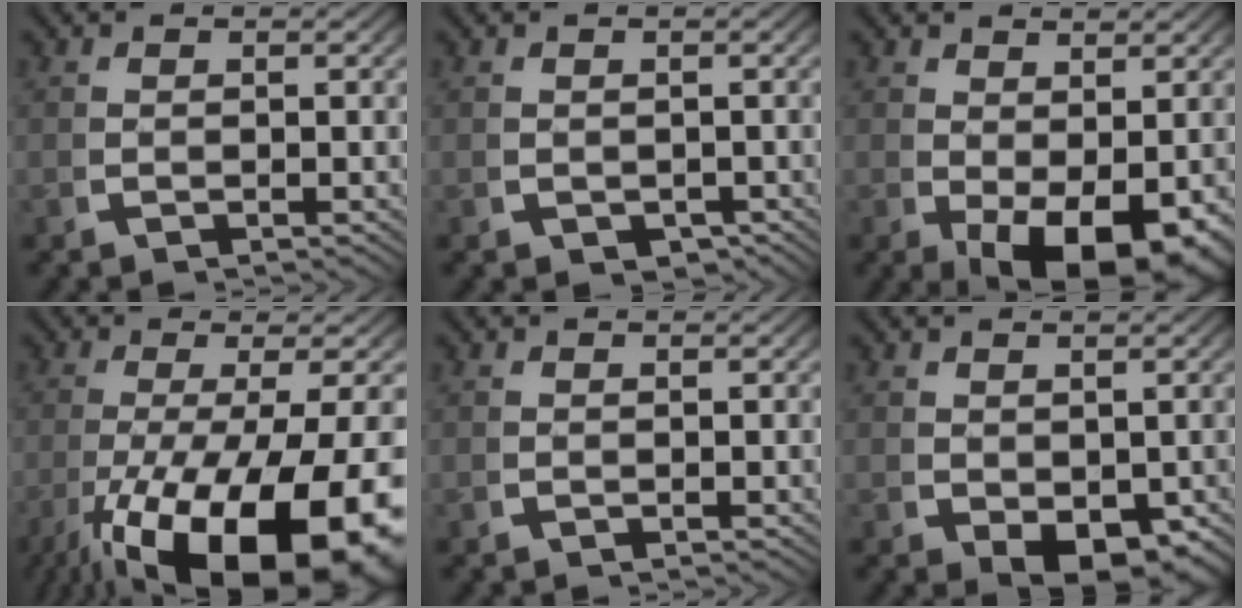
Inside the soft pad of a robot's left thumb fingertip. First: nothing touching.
{"total": 1.2, "force": [-0.7, 1.0, 0.1], "torque": [0.000, -0.013, -0.004]}
{"total": 7.1, "force": [-2.2, 4.0, 5.5], "torque": [-0.092, -0.052, -0.003]}
{"total": 15.9, "force": [-6.1, 8.4, 12.1], "torque": [-0.234, -0.072, -0.046]}
{"total": 0.0}
{"total": 3.3, "force": [-0.7, 2.1, 2.4], "torque": [-0.040, -0.031, 0.010]}